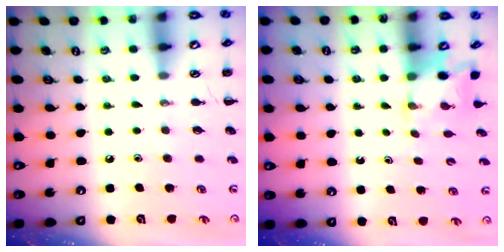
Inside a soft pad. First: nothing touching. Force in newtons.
{"total": 2.5, "press": 2.4, "slide": 0.9}